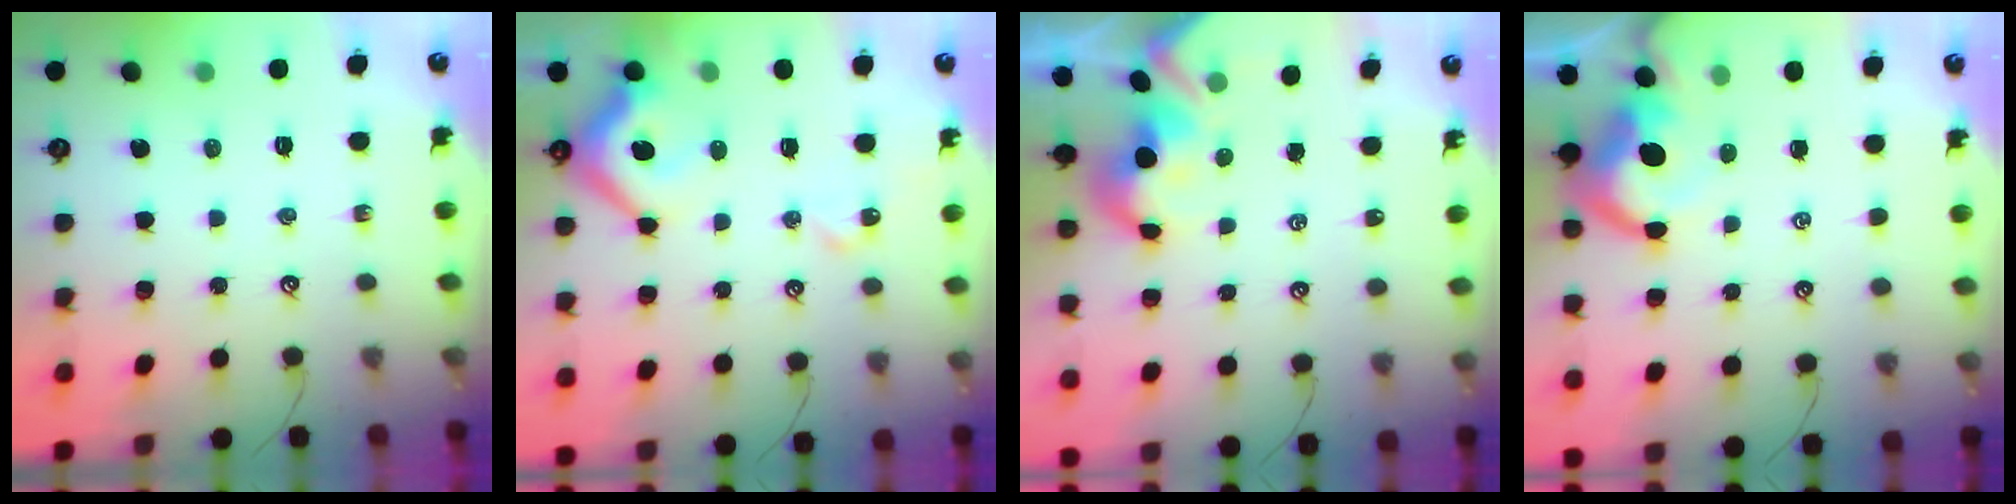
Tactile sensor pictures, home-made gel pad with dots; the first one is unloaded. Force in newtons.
{"total": 12.4, "press": 12.3, "slide": 1.5}
{"total": 5.4, "press": 5.3, "slide": 0.8}
{"total": 5.4, "press": 5.3, "slide": 0.9}